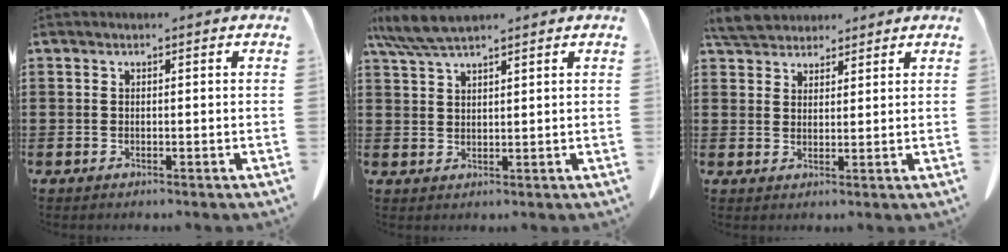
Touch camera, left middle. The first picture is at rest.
{"total": 5.4, "force": [4.4, 0.8, 3.0], "torque": [-0.069, -0.007, 0.083]}
{"total": 4.9, "force": [4.6, 1.3, 1.0], "torque": [-0.035, -0.009, 0.089]}